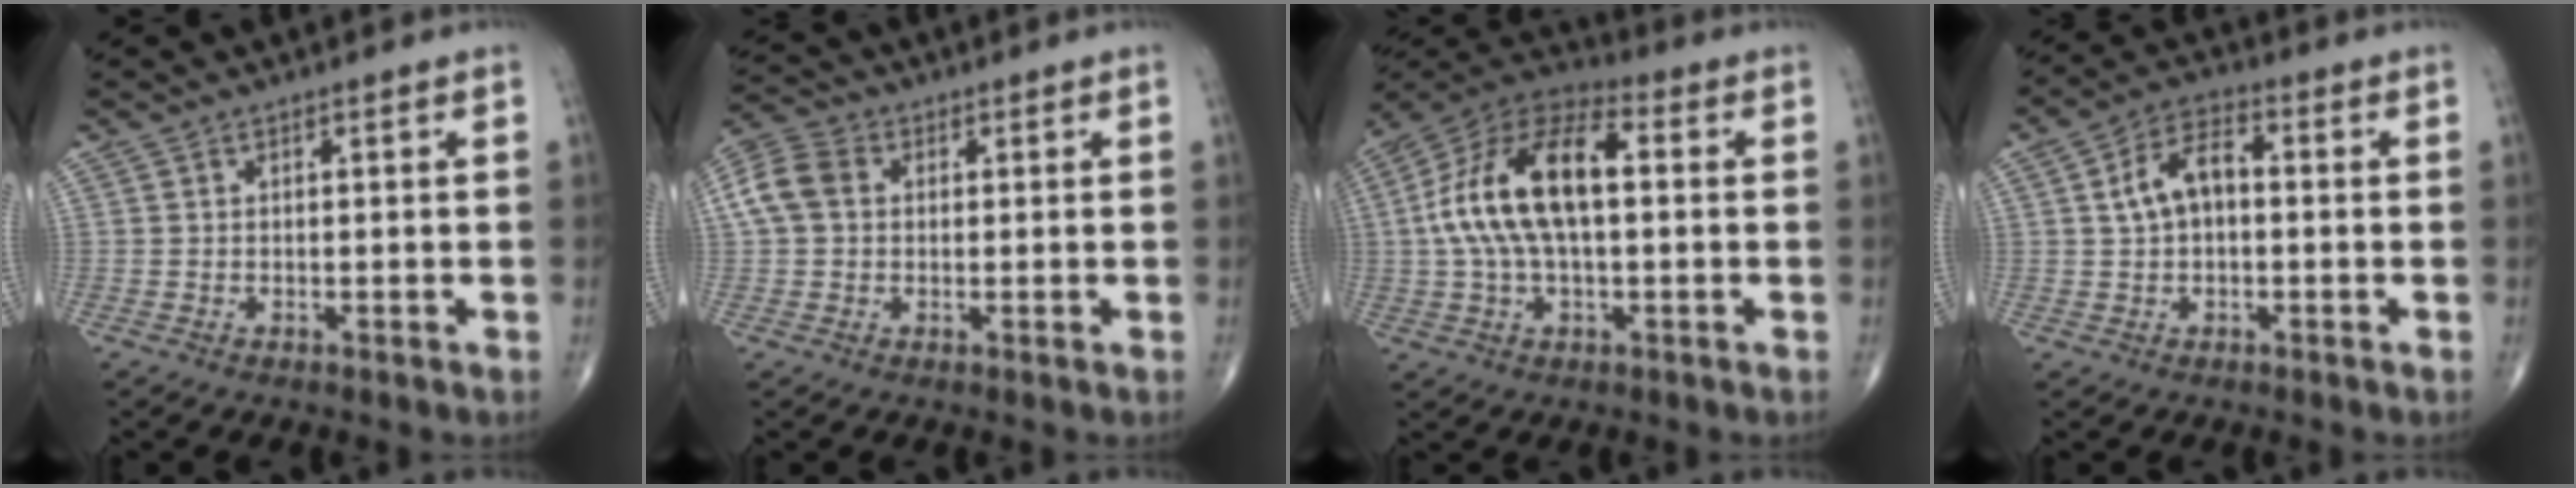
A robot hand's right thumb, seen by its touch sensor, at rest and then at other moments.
{"total": 7.4, "force": [1.1, 5.7, 4.6], "torque": [-0.098, 0.023, 0.015]}
{"total": 17.9, "force": [1.5, 8.9, 15.5], "torque": [-0.297, 0.036, 0.019]}
{"total": 7.7, "force": [0.6, 4.4, 6.2], "torque": [-0.111, 0.024, 0.002]}